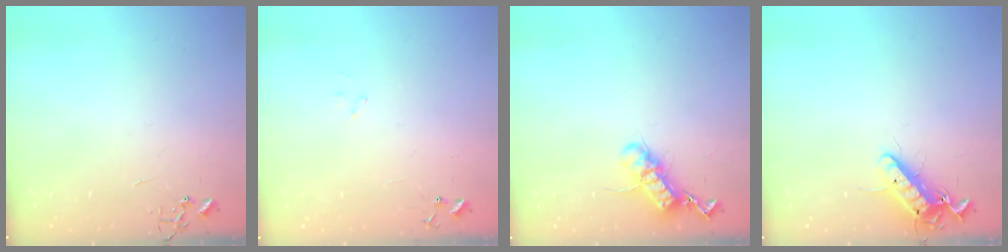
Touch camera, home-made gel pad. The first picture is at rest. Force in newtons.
{"total": 7.8, "press": 7.8, "slide": 0.7}
{"total": 12.8, "press": 12.8, "slide": 0.8}
{"total": 13.1, "press": 12.9, "slide": 2.2}